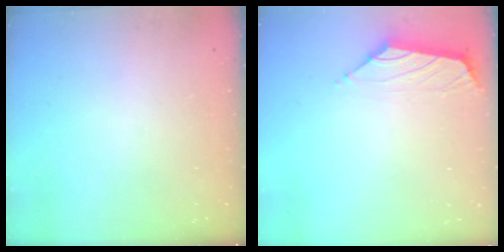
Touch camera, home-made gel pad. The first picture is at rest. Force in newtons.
{"total": 1.4, "press": 1.2, "slide": 0.6}